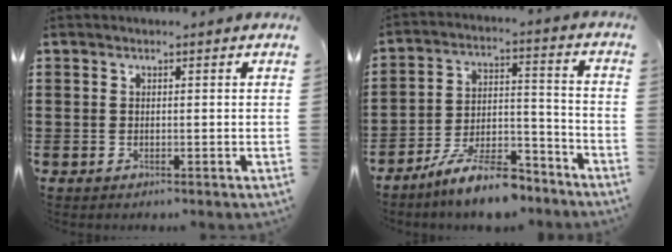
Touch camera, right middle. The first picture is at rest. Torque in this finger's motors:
{"motor_torque": [1.72, -0.42, 0.47, 0.14]}